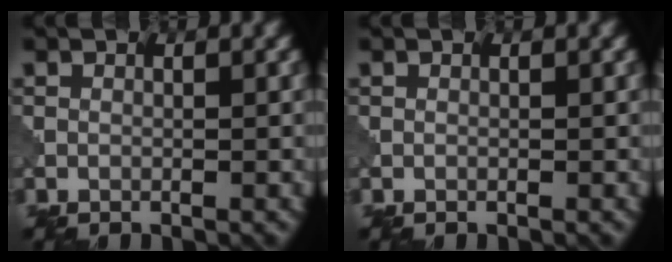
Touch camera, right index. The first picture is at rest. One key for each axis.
{"total": 0.0}